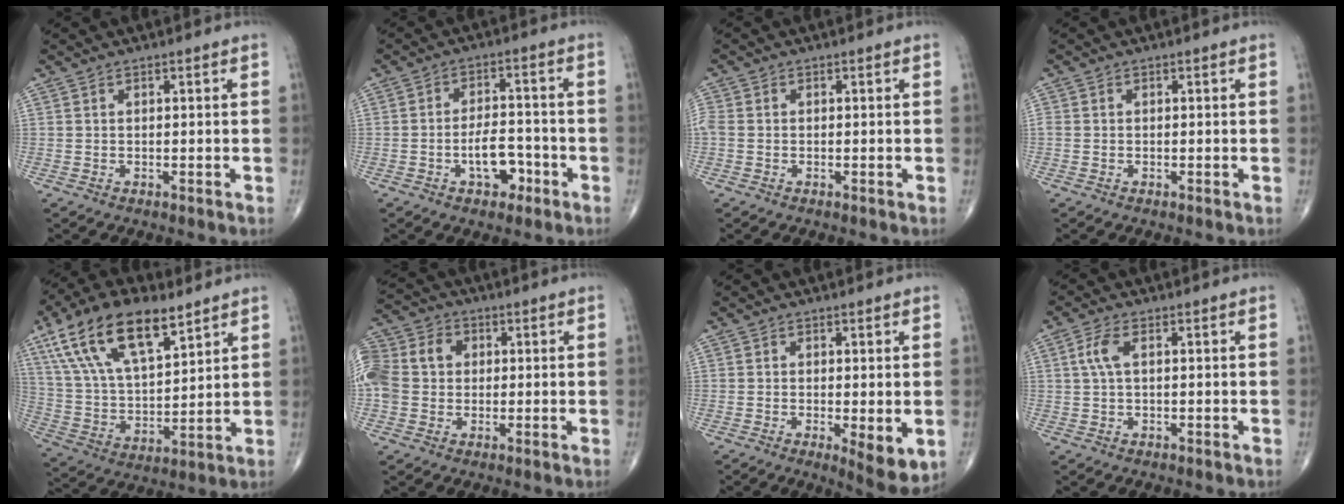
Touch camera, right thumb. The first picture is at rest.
{"total": 6.7, "force": [-2.8, 3.7, 4.8], "torque": [-0.057, 0.031, -0.044]}
{"total": 2.4, "force": [-0.2, 1.8, 1.6], "torque": [-0.048, 0.005, -0.007]}
{"total": 0.7, "force": [-0.1, 0.6, 0.3], "torque": [-0.005, 0.001, -0.002]}
{"total": 20.2, "force": [11.5, 8.6, 14.2], "torque": [-0.249, -0.026, 0.218]}
{"total": 16.9, "force": [2.5, 13.9, 9.3], "torque": [-0.225, 0.049, 0.048]}
{"total": 6.2, "force": [-1.1, 1.8, 5.8], "torque": [-0.083, -0.019, -0.013]}
{"total": 3.6, "force": [0.8, 1.5, 3.2], "torque": [-0.082, 0.011, 0.015]}